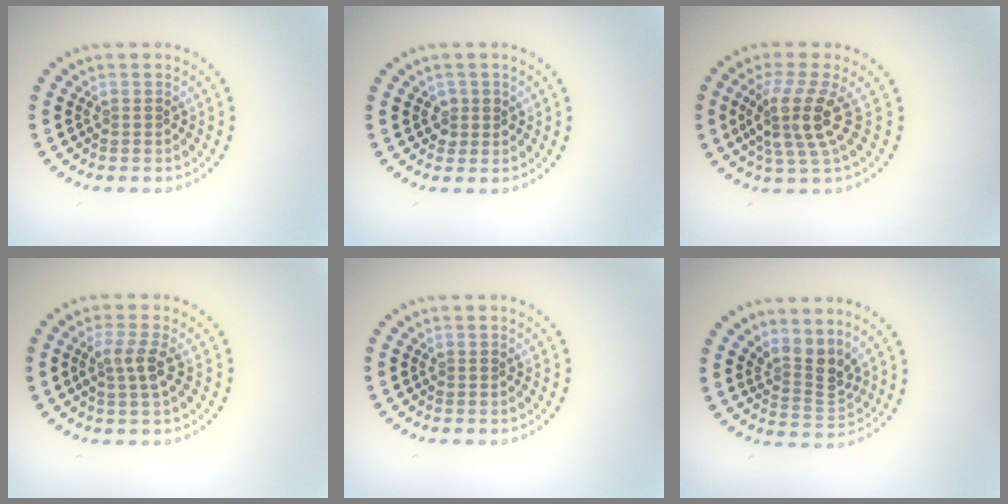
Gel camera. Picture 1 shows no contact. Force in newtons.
{"total": 1.2, "press": 1.1, "slide": 0.6}
{"total": 4.2, "press": 3.1, "slide": 2.8}
{"total": 2.4, "press": 2.2, "slide": 1.1}
{"total": 0.0}
{"total": 3.0, "press": 2.2, "slide": 2.1}